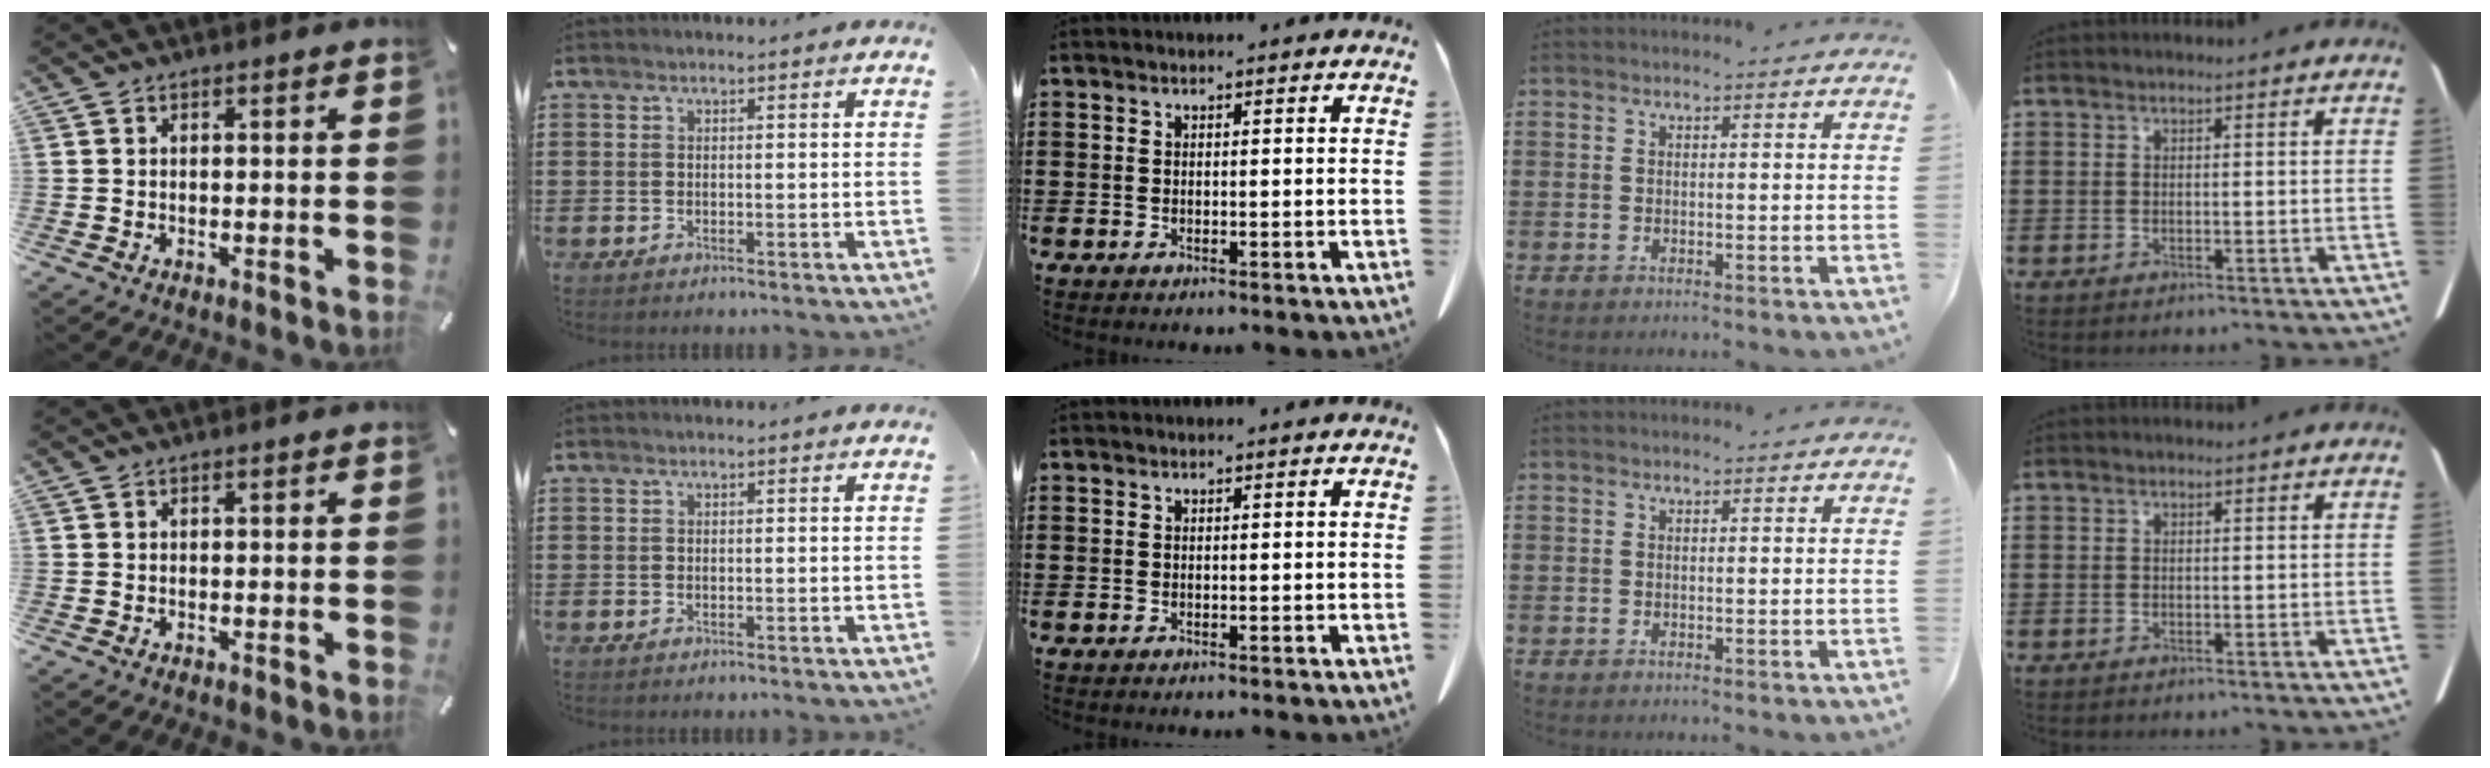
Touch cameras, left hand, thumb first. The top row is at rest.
{}